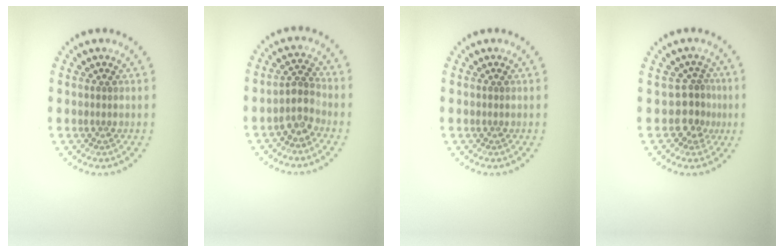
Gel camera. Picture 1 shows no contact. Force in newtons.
{"total": 2.2, "press": 1.9, "slide": 1.2}
{"total": 0.0}
{"total": 2.4, "press": 1.7, "slide": 1.7}